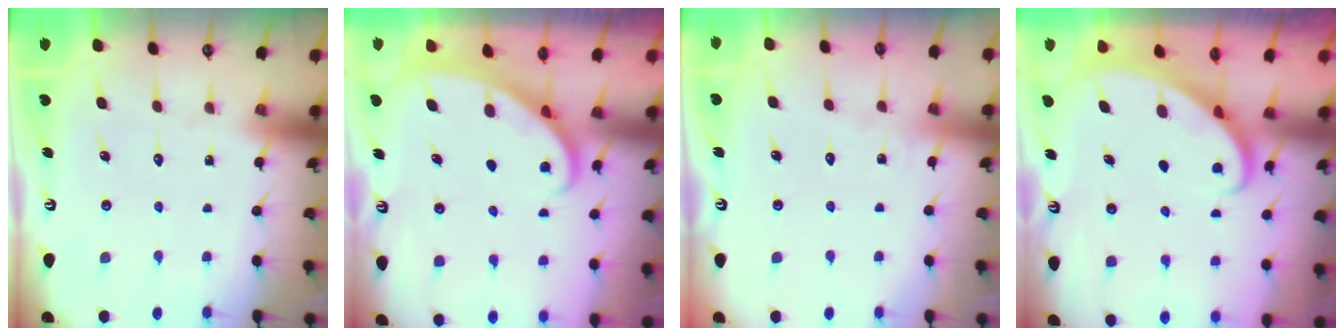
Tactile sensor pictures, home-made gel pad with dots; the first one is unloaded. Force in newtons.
{"total": 1.8, "press": 1.8, "slide": 0.1}
{"total": 3.1, "press": 3.1, "slide": 0.4}
{"total": 2.6, "press": 2.6, "slide": 0.3}